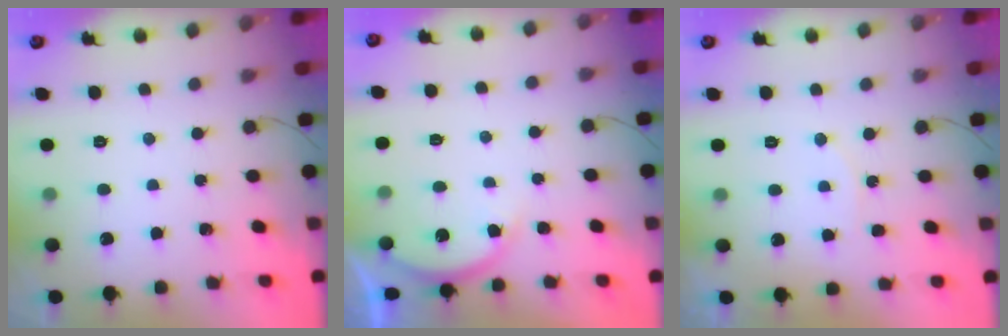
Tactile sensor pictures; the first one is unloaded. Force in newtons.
{"total": 3.7, "press": 3.6, "slide": 0.6}
{"total": 6.0, "press": 6.0, "slide": 0.5}